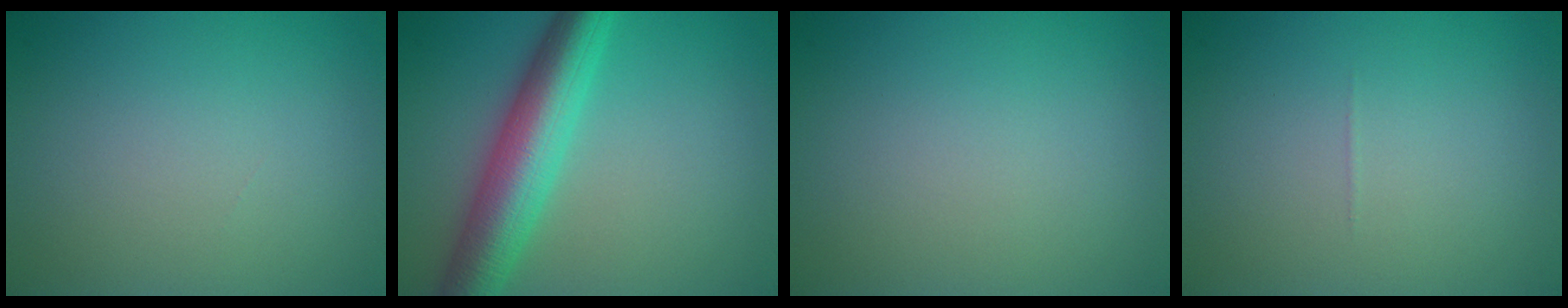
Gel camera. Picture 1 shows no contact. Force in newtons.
{"total": 7.5, "press": 7.5, "slide": 0.1}
{"total": 0.0}
{"total": 0.0}